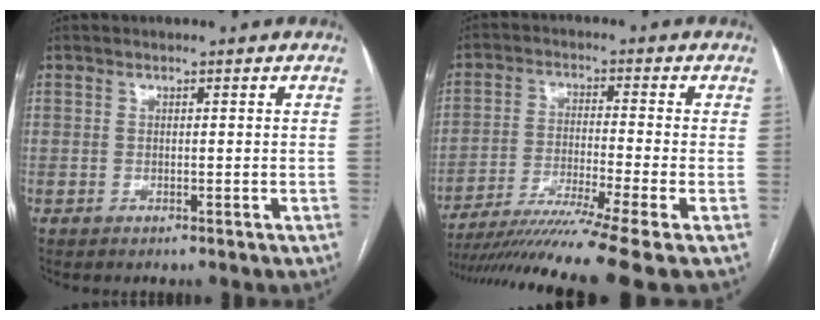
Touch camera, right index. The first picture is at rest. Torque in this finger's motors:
{"motor_torque": [1.37, -0.77, 0.82, 0.21]}